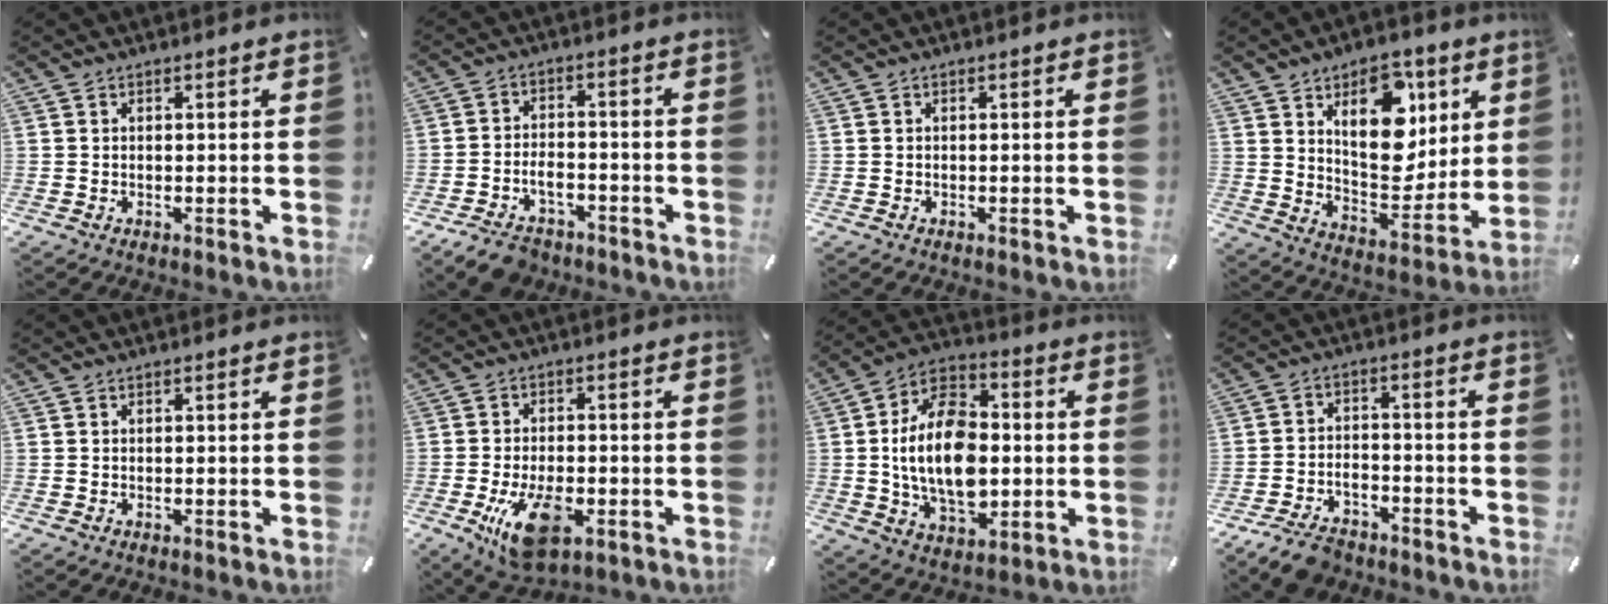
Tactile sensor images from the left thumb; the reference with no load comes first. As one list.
[{"total": 6.7, "force": [-4.1, 4.2, 3.1], "torque": [-0.058, 0.025, -0.074]}, {"total": 0.0}, {"total": 16.7, "force": [7.1, 10.5, 10.9], "torque": [-0.141, -0.031, 0.127]}, {"total": 0.0}, {"total": 12.0, "force": [-4.1, 6.8, 9.0], "torque": [-0.163, -0.006, -0.072]}, {"total": 19.0, "force": [-0.7, 12.3, 14.4], "torque": [-0.291, 0.003, -0.018]}, {"total": 6.8, "force": [-5.6, 3.1, 2.4], "torque": [-0.047, 0.027, -0.106]}]